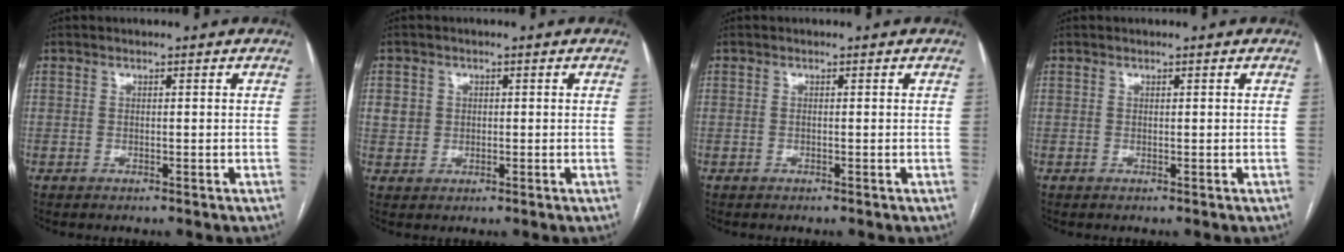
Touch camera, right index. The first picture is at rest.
{"total": 3.0, "force": [0.5, 2.8, 0.8], "torque": [-0.012, 0.011, 0.015]}
{"total": 0.0}
{"total": 0.0}